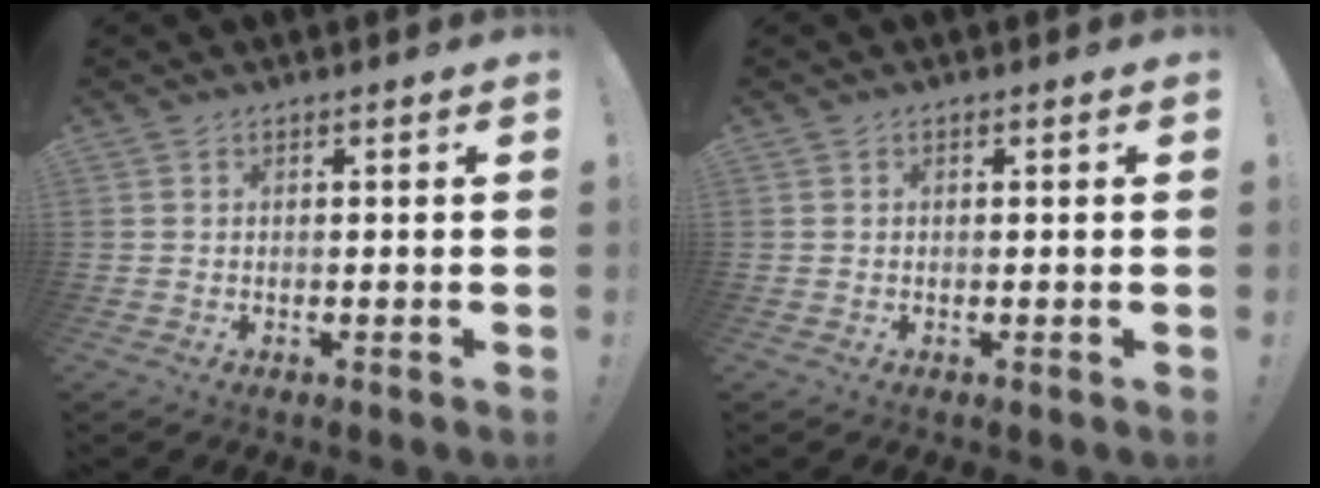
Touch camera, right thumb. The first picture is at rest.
{"total": 0.0}